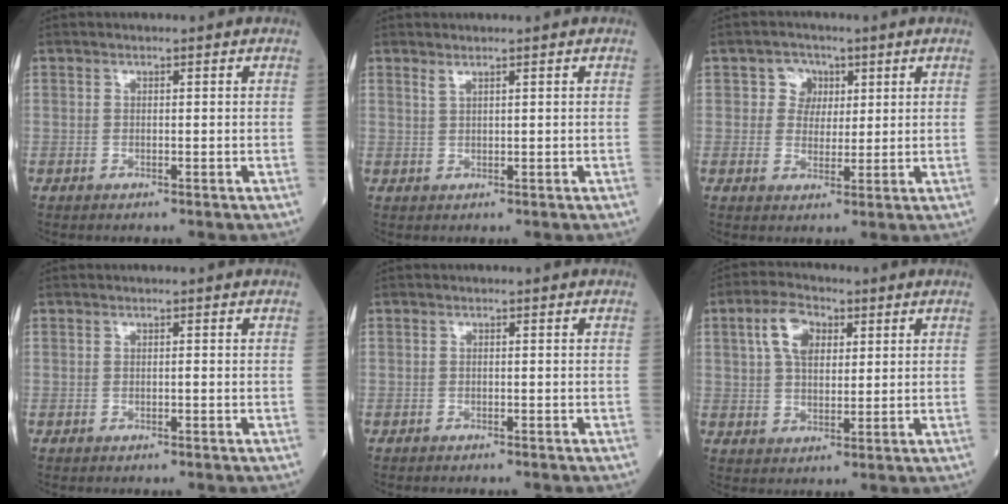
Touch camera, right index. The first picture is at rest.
{"total": 0.8, "force": [0.6, -0.1, 0.4], "torque": [-0.013, 0.001, 0.015]}
{"total": 3.8, "force": [1.2, 3.4, 0.9], "torque": [-0.011, 0.011, 0.017]}
{"total": 0.0}
{"total": 1.7, "force": [-1.6, 0.3, 0.6], "torque": [-0.010, -0.002, -0.019]}
{"total": 6.6, "force": [2.4, 3.7, 4.9], "torque": [-0.101, 0.018, 0.045]}